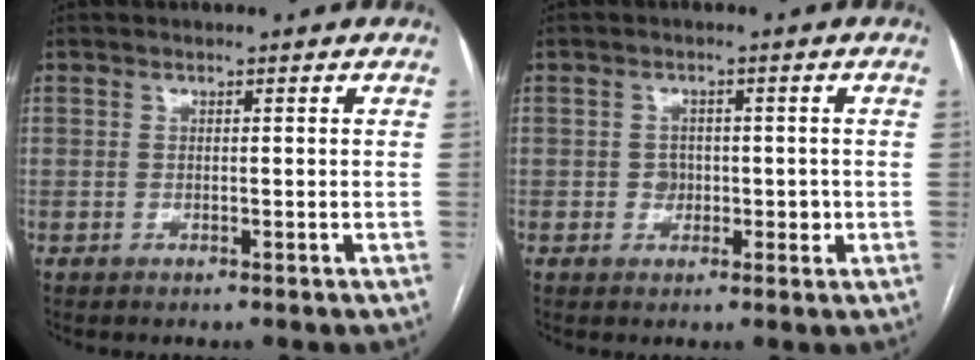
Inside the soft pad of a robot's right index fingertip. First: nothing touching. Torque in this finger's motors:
{"motor_torque": [0.20, 0.08, 0.00, 0.01]}